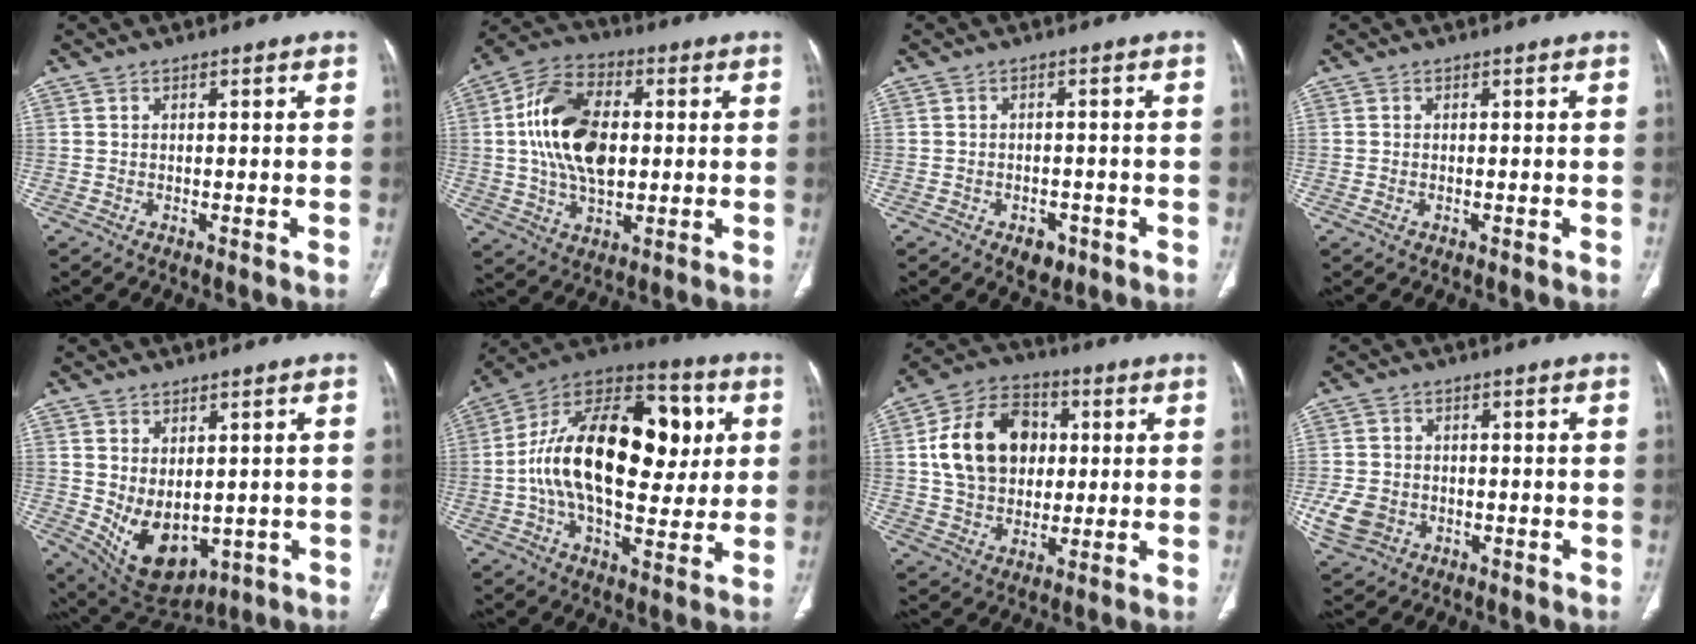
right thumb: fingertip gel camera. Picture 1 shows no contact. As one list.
[{"total": 16.6, "force": [1.5, 10.0, 13.2], "torque": [-0.235, 0.015, 0.025]}, {"total": 3.8, "force": [-2.1, 2.5, 2.0], "torque": [-0.014, 0.008, -0.020]}, {"total": 0.7, "force": [-0.2, 0.5, 0.4], "torque": [-0.013, 0.004, -0.001]}, {"total": 11.1, "force": [-1.2, 7.2, 8.4], "torque": [-0.121, -0.006, 0.018]}, {"total": 27.5, "force": [3.0, 15.1, 22.7], "torque": [-0.364, 0.023, 0.041]}, {"total": 16.4, "force": [2.6, 12.4, 10.4], "torque": [-0.155, 0.014, 0.043]}, {"total": 6.9, "force": [-2.0, 5.7, 3.4], "torque": [-0.068, 0.011, -0.027]}]